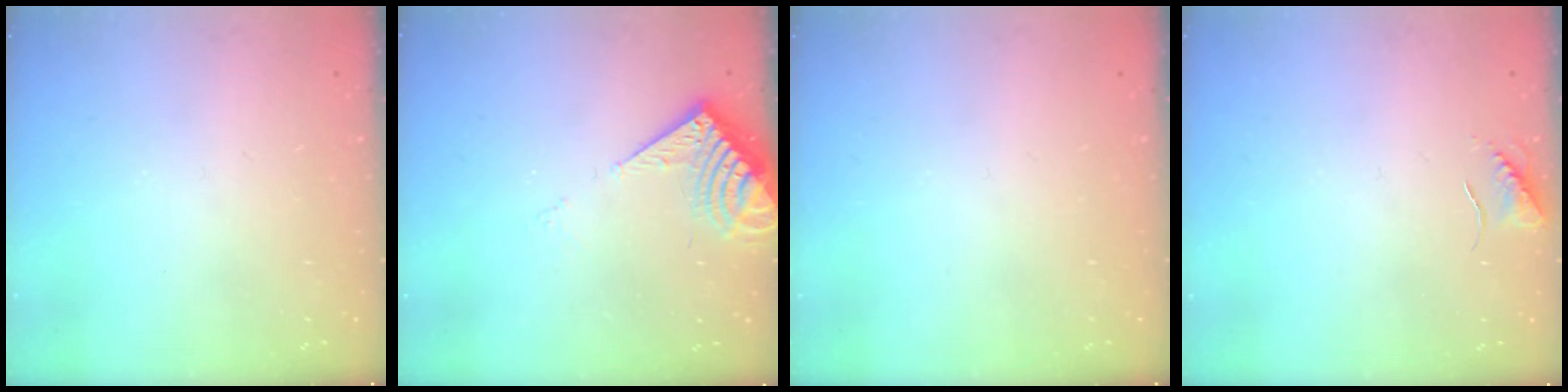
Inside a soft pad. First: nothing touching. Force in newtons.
{"total": 7.2, "press": 7.1, "slide": 0.9}
{"total": 0.0}
{"total": 5.7, "press": 5.6, "slide": 0.7}